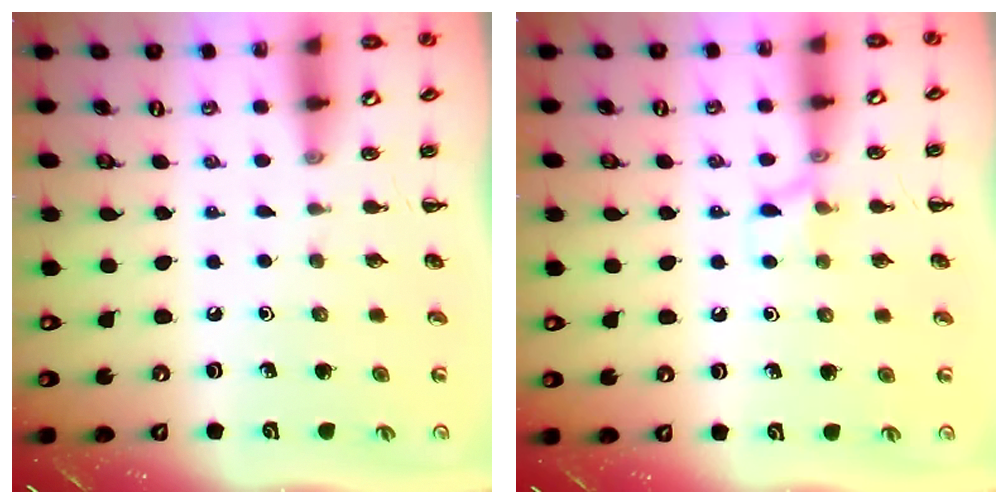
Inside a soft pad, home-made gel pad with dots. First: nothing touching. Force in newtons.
{"total": 6.9, "press": 6.8, "slide": 1.1}